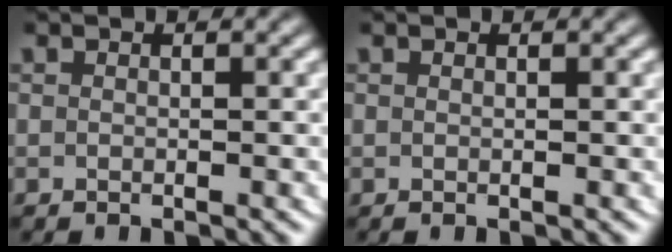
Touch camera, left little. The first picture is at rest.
{"total": 0.0}